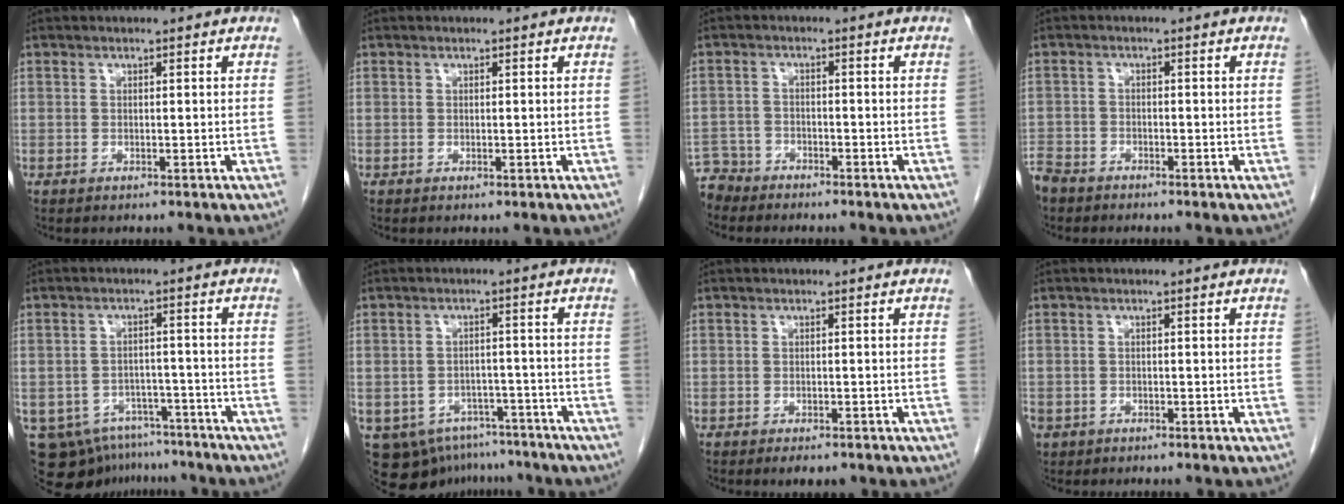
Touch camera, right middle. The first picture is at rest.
{"total": 0.0}
{"total": 4.8, "force": [-4.5, 1.6, -0.8], "torque": [0.014, -0.007, -0.089]}
{"total": 5.0, "force": [-4.2, 2.3, 1.2], "torque": [-0.027, -0.006, -0.083]}
{"total": 11.1, "force": [-9.0, 6.1, 2.5], "torque": [-0.040, 0.010, -0.117]}
{"total": 11.4, "force": [-8.6, 6.9, 2.9], "torque": [-0.051, 0.011, -0.107]}
{"total": 2.3, "force": [-1.6, 1.0, 1.2], "torque": [-0.014, -0.002, -0.015]}
{"total": 2.9, "force": [-1.8, 2.2, 0.8], "torque": [-0.021, -0.002, -0.032]}